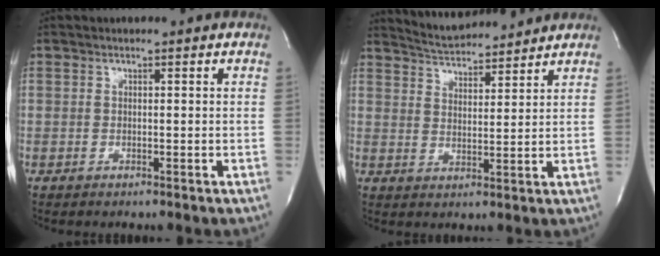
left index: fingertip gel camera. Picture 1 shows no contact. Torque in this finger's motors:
{"motor_torque": [-0.13, 0.04, 0.11, 0.07]}